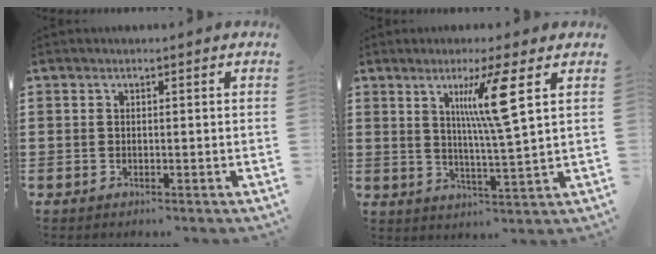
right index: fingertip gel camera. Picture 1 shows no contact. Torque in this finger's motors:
{"motor_torque": [0.63, -0.23, 0.42, 0.11]}